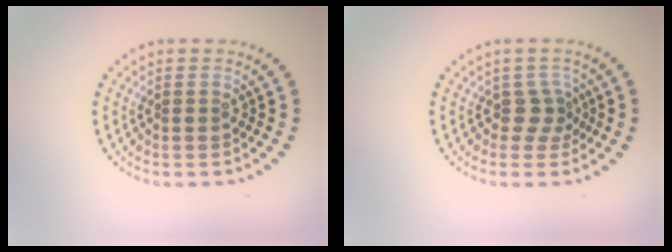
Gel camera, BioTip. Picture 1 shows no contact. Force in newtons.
{"total": 1.9, "press": 1.3, "slide": 1.4}